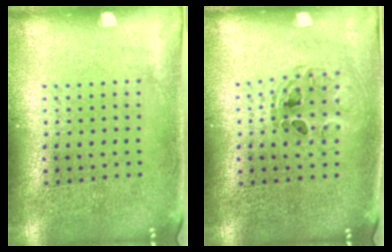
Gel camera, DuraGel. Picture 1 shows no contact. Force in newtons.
{"total": 0.5, "press": 0.4, "slide": 0.2}